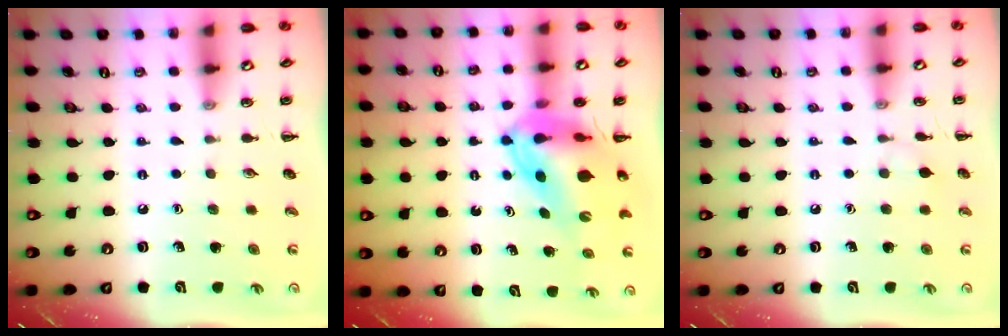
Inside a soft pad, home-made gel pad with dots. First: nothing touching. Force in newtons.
{"total": 11.5, "press": 11.0, "slide": 3.3}
{"total": 4.1, "press": 3.8, "slide": 1.6}